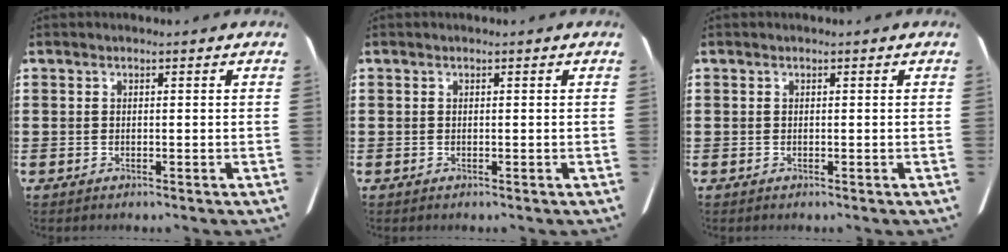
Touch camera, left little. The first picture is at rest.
{"total": 0.0}
{"total": 0.0}